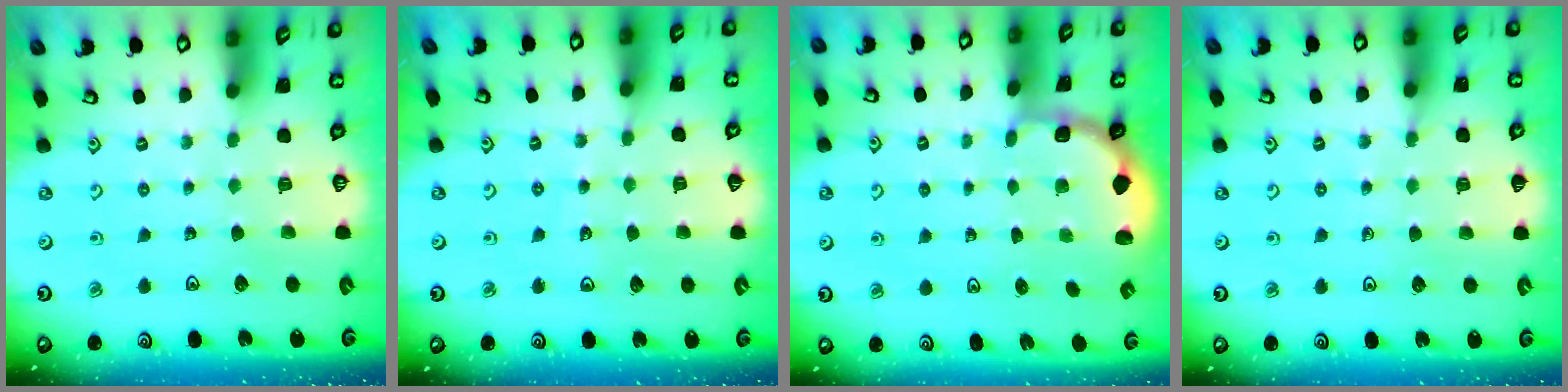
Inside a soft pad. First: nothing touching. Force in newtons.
{"total": 5.4, "press": 4.7, "slide": 2.7}
{"total": 1.9, "press": 1.7, "slide": 0.7}
{"total": 5.5, "press": 5.5, "slide": 0.8}